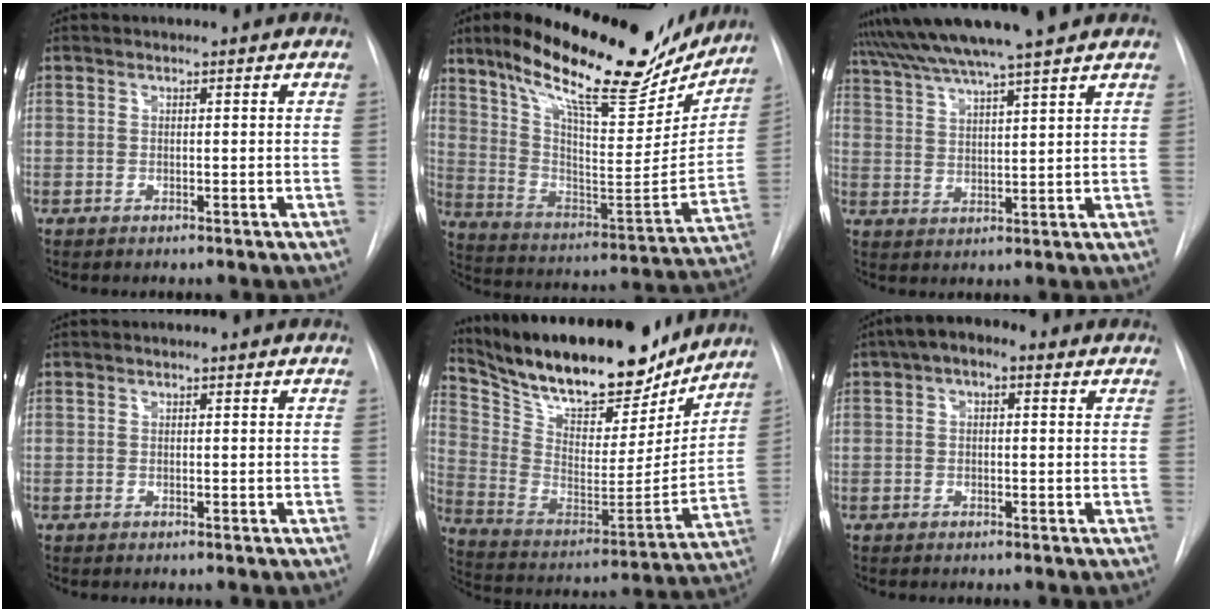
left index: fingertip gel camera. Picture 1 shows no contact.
{"total": 25.6, "force": [19.7, 7.4, 14.7], "torque": [-0.233, -0.011, 0.295]}
{"total": 12.2, "force": [10.6, -1.5, 6.0], "torque": [-0.109, 0.023, 0.171]}
{"total": 0.0}
{"total": 26.0, "force": [21.9, 7.4, 12.0], "torque": [-0.220, -0.010, 0.337]}
{"total": 4.2, "force": [1.6, 2.2, 3.2], "torque": [-0.052, 0.021, 0.015]}